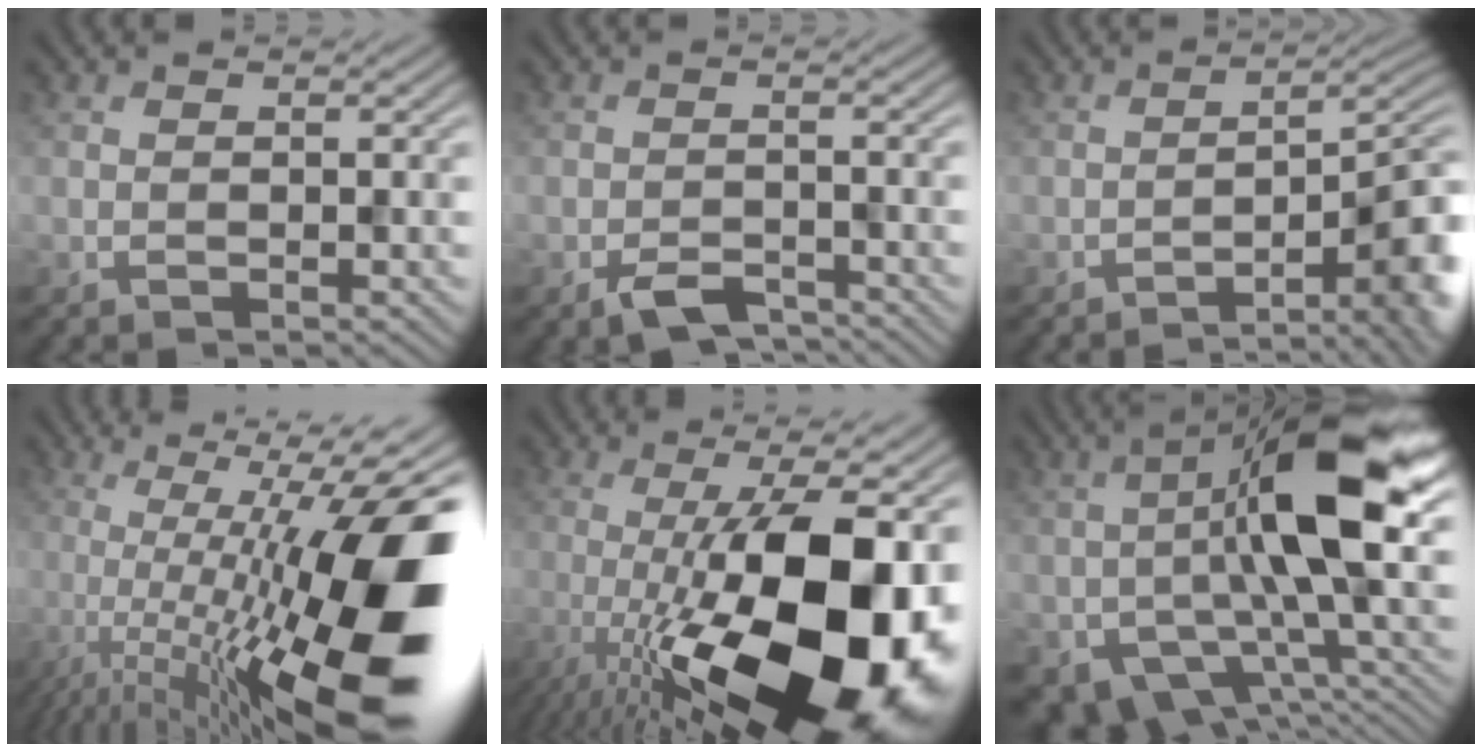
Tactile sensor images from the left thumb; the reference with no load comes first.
{"total": 3.7, "force": [-2.7, 1.5, 2.1], "torque": [-0.036, -0.002, -0.051]}
{"total": 7.9, "force": [-4.3, 2.0, 6.3], "torque": [-0.078, 0.006, -0.061]}
{"total": 21.0, "force": [-5.0, 5.8, 19.5], "torque": [-0.278, -0.016, -0.091]}
{"total": 21.1, "force": [-5.3, 8.1, 18.7], "torque": [-0.296, -0.015, -0.082]}
{"total": 16.6, "force": [-1.4, 8.0, 14.5], "torque": [-0.242, 0.008, -0.025]}